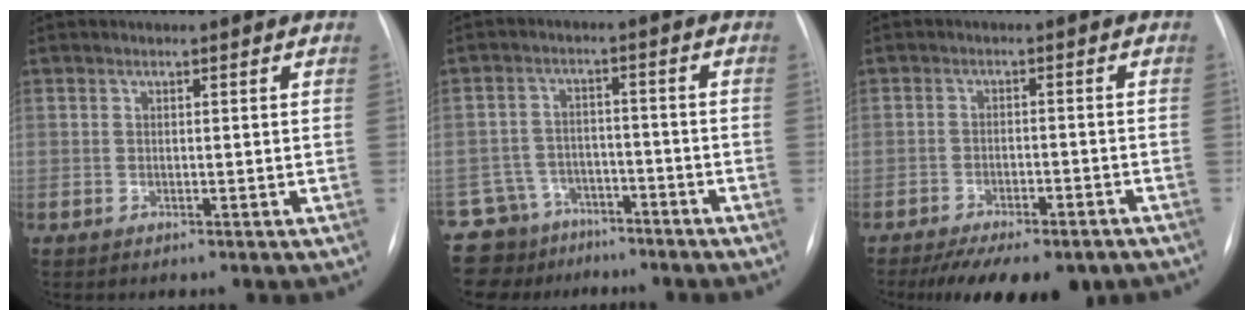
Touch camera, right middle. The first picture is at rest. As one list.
[{"total": 9.3, "force": [-7.1, 6.0, 0.5], "torque": [-0.018, 0.033, -0.107]}, {"total": 13.8, "force": [-10.5, 4.9, 7.5], "torque": [-0.118, -0.010, -0.142]}]